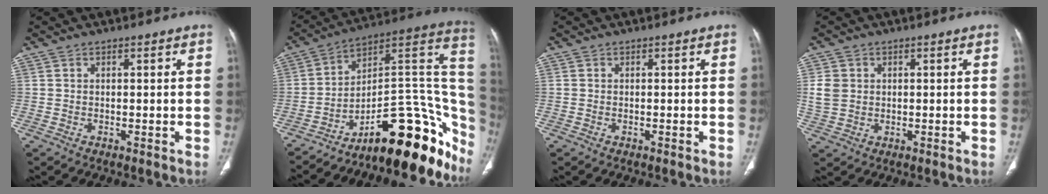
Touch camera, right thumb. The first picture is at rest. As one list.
[{"total": 25.7, "force": [-16.0, 9.8, 17.6], "torque": [-0.108, 0.132, -0.231]}, {"total": 0.0}, {"total": 4.7, "force": [0.7, 4.0, 2.4], "torque": [-0.041, 0.001, 0.017]}]